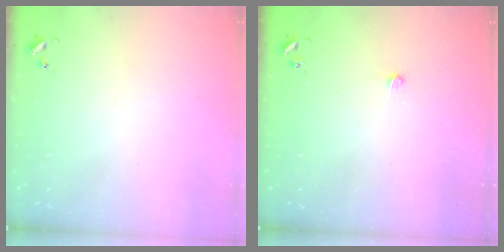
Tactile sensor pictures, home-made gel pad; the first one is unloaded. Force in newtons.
{"total": 5.9, "press": 5.9, "slide": 0.4}